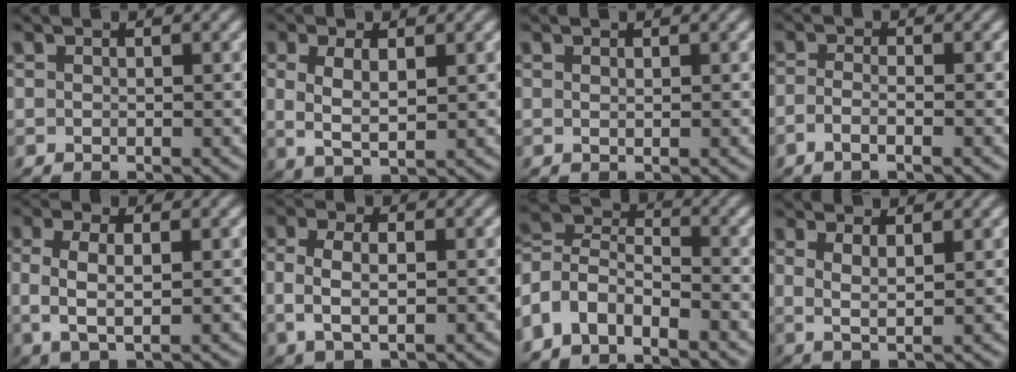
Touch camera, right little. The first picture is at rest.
{"total": 5.0, "force": [0.3, 3.3, 3.7], "torque": [-0.075, -0.005, 0.008]}
{"total": 0.6, "force": [0.2, -0.5, 0.1], "torque": [0.003, -0.004, 0.006]}
{"total": 2.1, "force": [-1.5, -0.2, 1.5], "torque": [-0.030, -0.010, -0.022]}
{"total": 4.4, "force": [0.1, 2.4, 3.6], "torque": [-0.072, -0.003, 0.009]}
{"total": 3.9, "force": [-0.1, 2.1, 3.3], "torque": [-0.060, -0.001, 0.004]}
{"total": 8.0, "force": [-1.3, 7.3, 3.2], "torque": [-0.092, -0.022, -0.035]}
{"total": 3.1, "force": [0.7, 1.4, 2.6], "torque": [-0.046, 0.000, 0.012]}